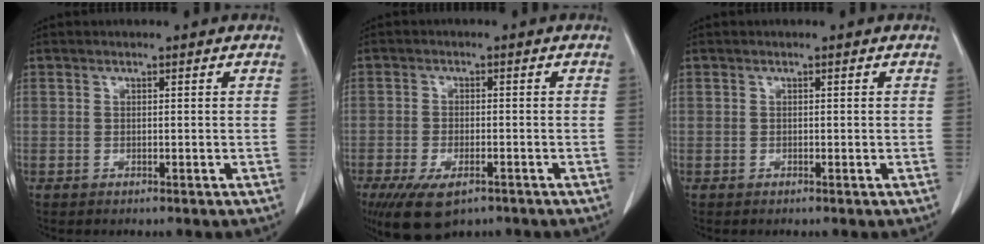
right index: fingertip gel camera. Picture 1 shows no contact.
{"total": 8.5, "force": [-5.3, 3.7, 5.4], "torque": [-0.098, -0.014, -0.084]}
{"total": 0.0}